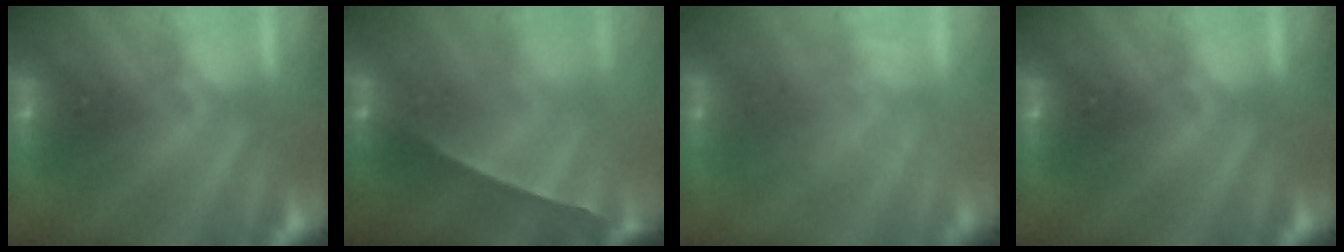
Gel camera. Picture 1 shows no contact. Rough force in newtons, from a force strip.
{"total": 1.4}
{"total": 1.5}
{"total": 0.0}